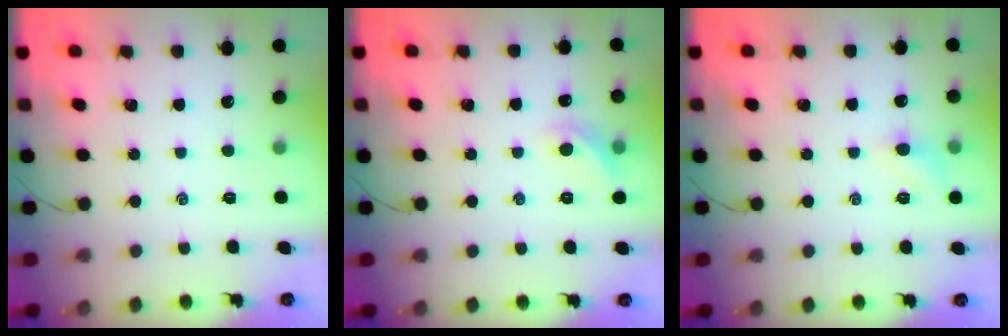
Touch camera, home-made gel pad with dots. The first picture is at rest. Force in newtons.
{"total": 7.0, "press": 6.9, "slide": 1.3}
{"total": 5.6, "press": 5.3, "slide": 1.9}